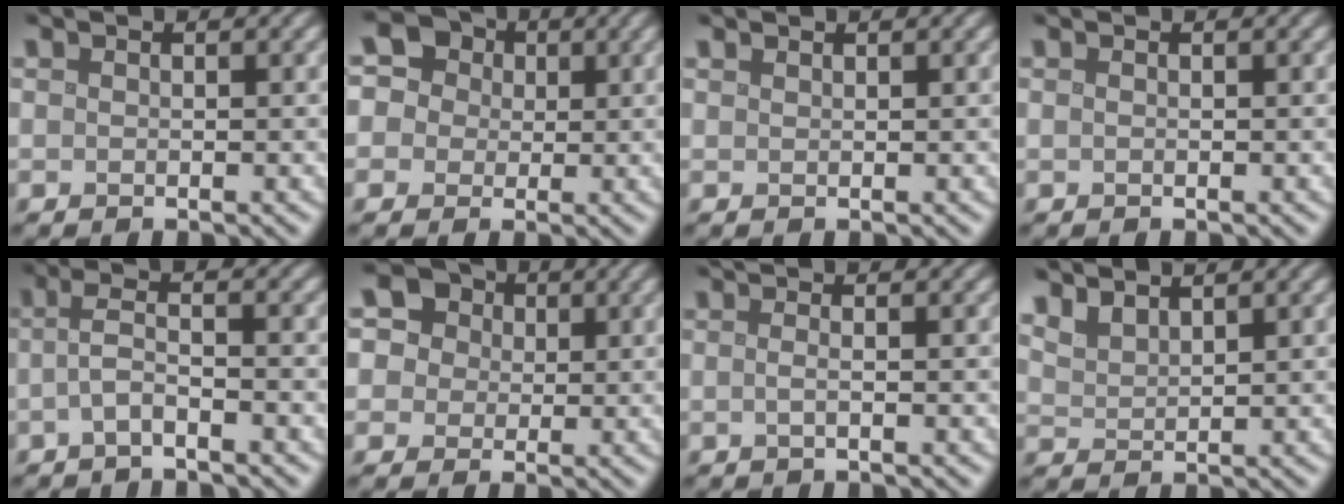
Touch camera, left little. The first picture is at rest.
{"total": 7.5, "force": [2.4, 6.4, 2.9], "torque": [-0.055, 0.038, 0.011]}
{"total": 0.6, "force": [0.6, 0.1, 0.1], "torque": [-0.001, 0.001, 0.013]}
{"total": 0.5, "force": [0.1, 0.2, 0.4], "torque": [-0.007, 0.001, -0.003]}
{"total": 2.8, "force": [-0.8, 0.5, 2.6], "torque": [-0.057, 0.006, -0.024]}
{"total": 7.0, "force": [2.8, 5.8, 2.8], "torque": [-0.050, 0.036, 0.020]}
{"total": 2.3, "force": [0.3, 1.0, 2.1], "torque": [-0.023, -0.002, -0.026]}
{"total": 3.1, "force": [2.7, 0.8, 1.1], "torque": [-0.025, 0.003, 0.057]}